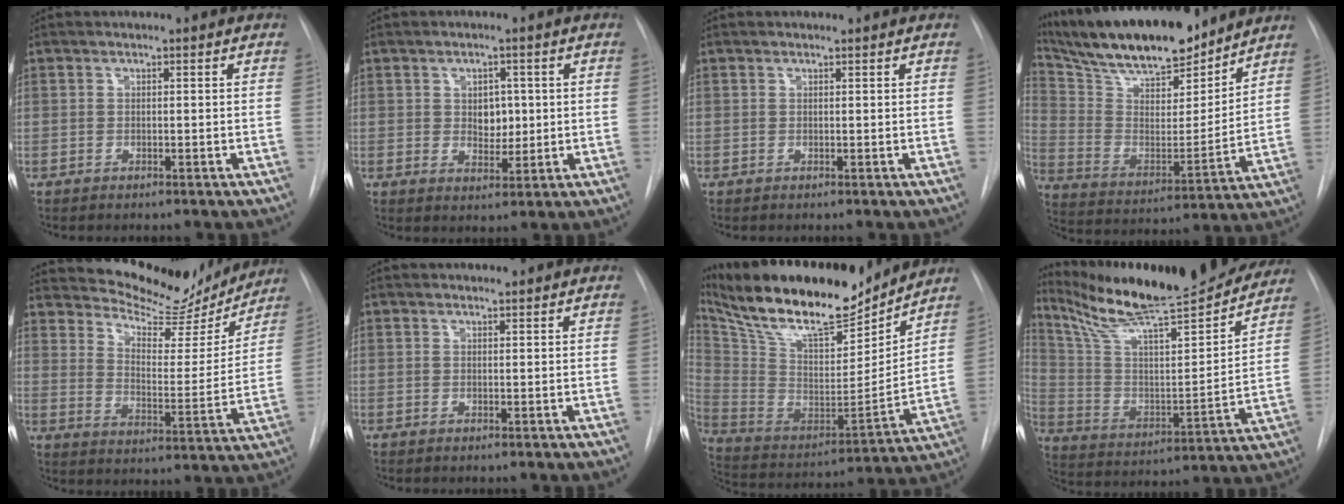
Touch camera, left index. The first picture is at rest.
{"total": 3.8, "force": [0.7, 2.7, 2.6], "torque": [-0.031, 0.002, 0.016]}
{"total": 0.0}
{"total": 23.2, "force": [20.0, 5.2, 10.6], "torque": [-0.197, 0.004, 0.327]}
{"total": 17.3, "force": [16.2, 4.4, 4.1], "torque": [-0.058, -0.031, 0.219]}
{"total": 0.7, "force": [0.7, 0.2, 0.0], "torque": [-0.008, -0.001, 0.011]}
{"total": 24.5, "force": [20.2, 6.0, 12.5], "torque": [-0.236, -0.001, 0.340]}
{"total": 27.0, "force": [24.2, 2.7, 11.7], "torque": [-0.199, -0.040, 0.360]}